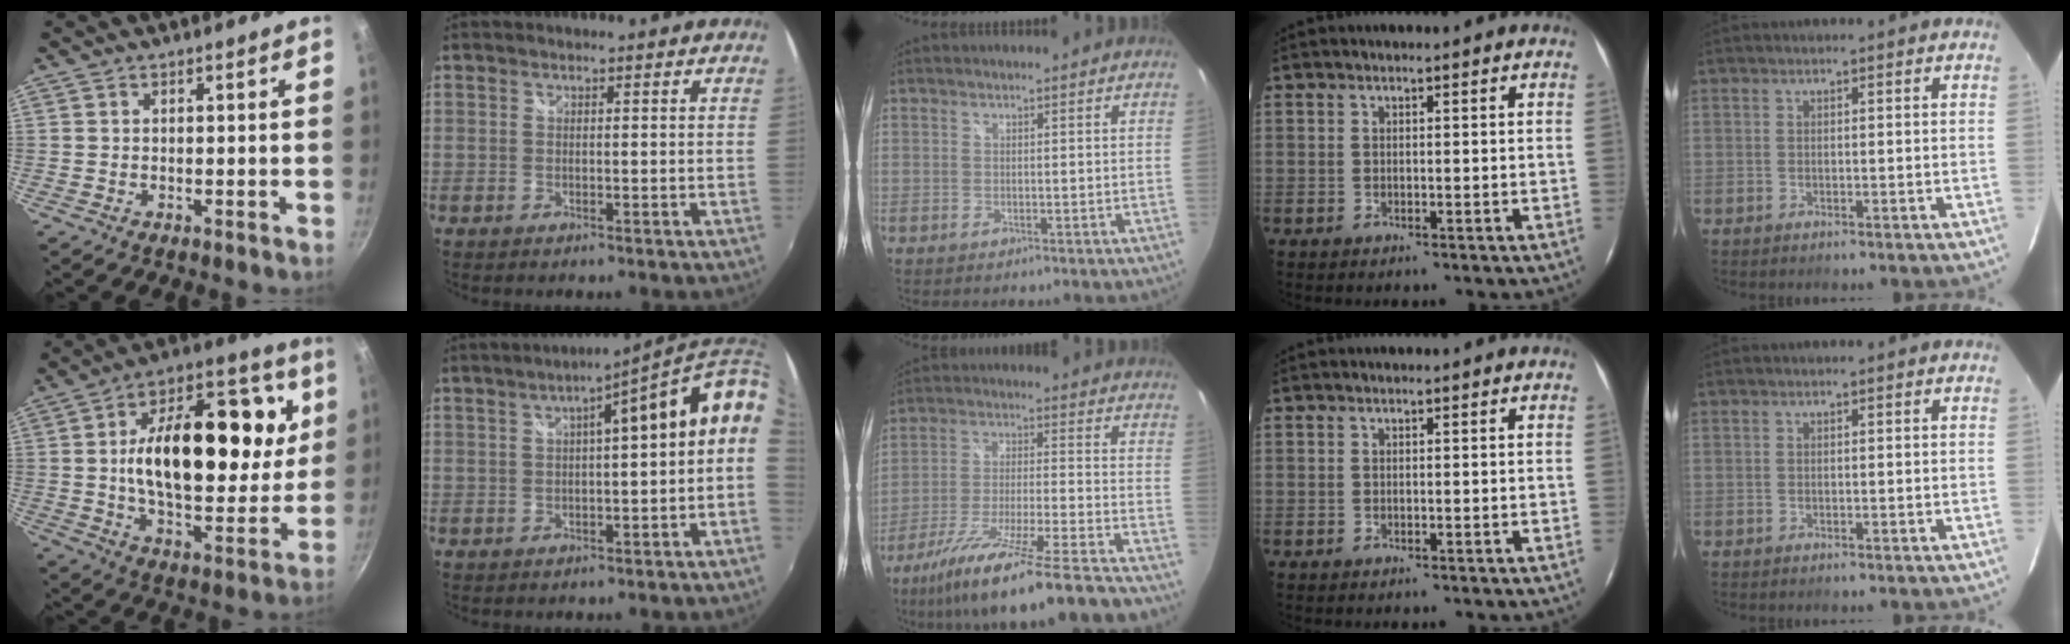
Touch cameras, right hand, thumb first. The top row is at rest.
{"thumb": {"total": 27.6, "force": [5.3, 15.2, 22.4], "torque": [-0.326, 0.001, 0.070]}, "index": {"total": 11.6, "force": [3.7, 1.5, 10.9], "torque": [-0.148, 0.014, 0.051]}, "middle": {"total": 23.4, "force": [-19.9, 0.1, 12.3], "torque": [-0.217, -0.068, -0.307]}}